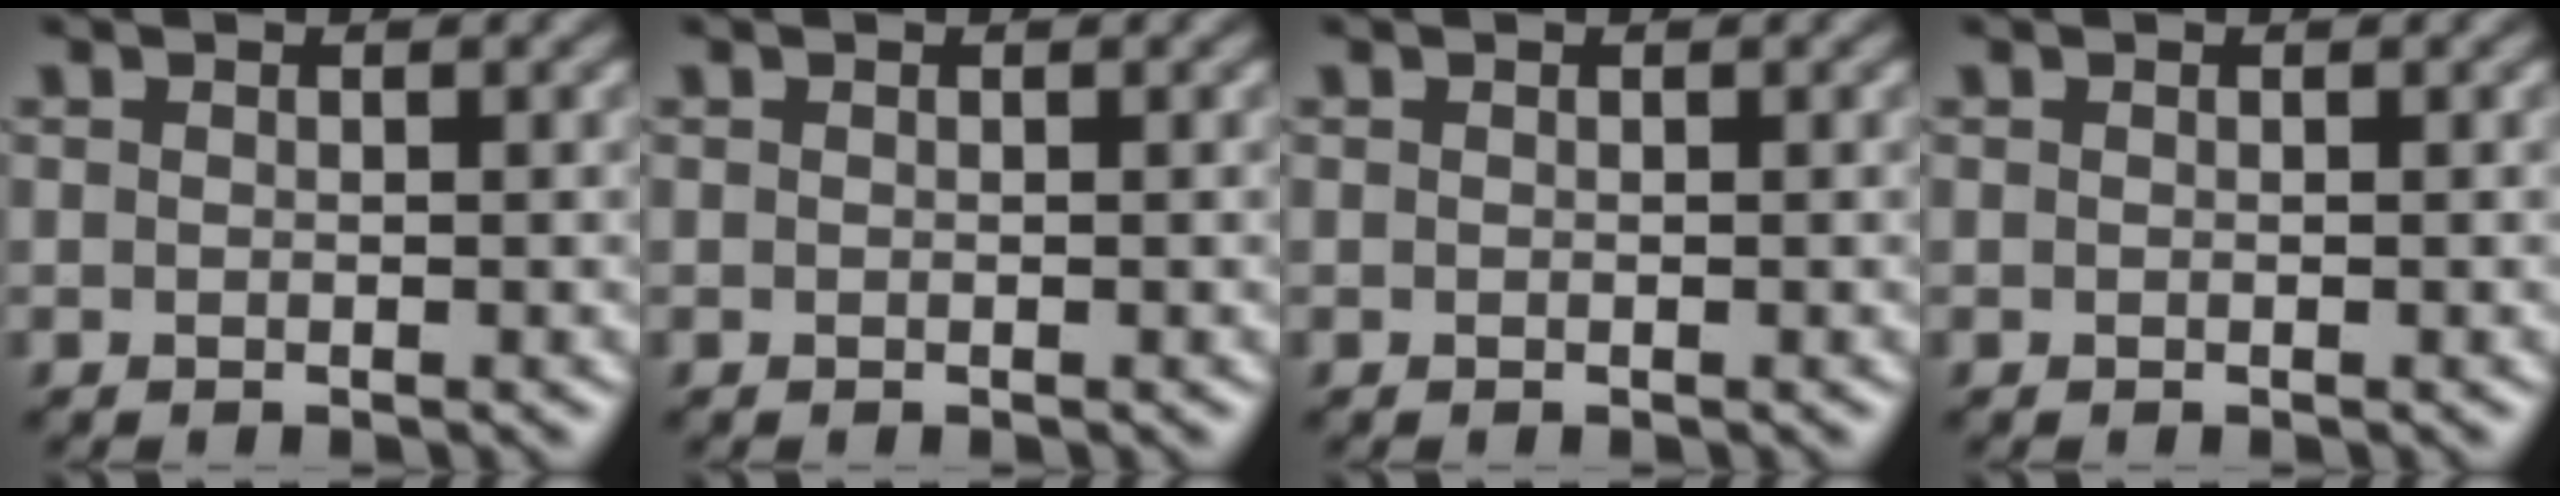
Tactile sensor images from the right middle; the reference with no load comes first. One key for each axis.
{"total": 0.0}
{"total": 0.0}
{"total": 0.0}